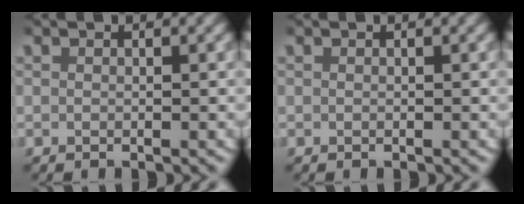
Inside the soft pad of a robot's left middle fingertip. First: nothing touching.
{"total": 0.0}